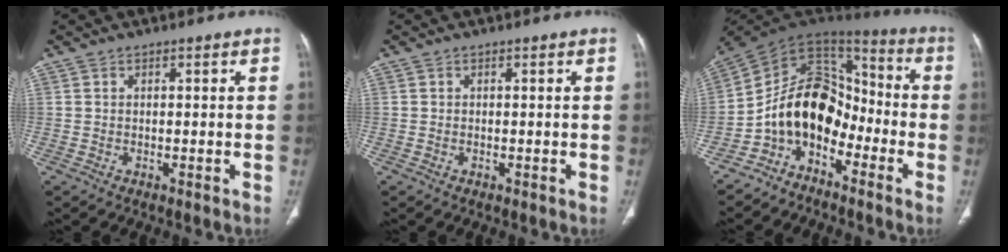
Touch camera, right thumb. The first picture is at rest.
{"total": 0.0}
{"total": 14.7, "force": [-6.3, 9.8, 8.9], "torque": [-0.125, 0.097, -0.126]}